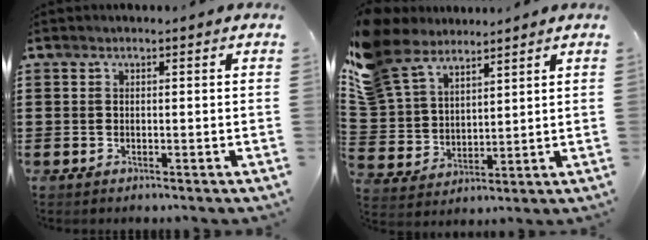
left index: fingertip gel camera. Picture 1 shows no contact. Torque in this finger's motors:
{"motor_torque": [2.14, 0.00, 1.05, 0.21]}